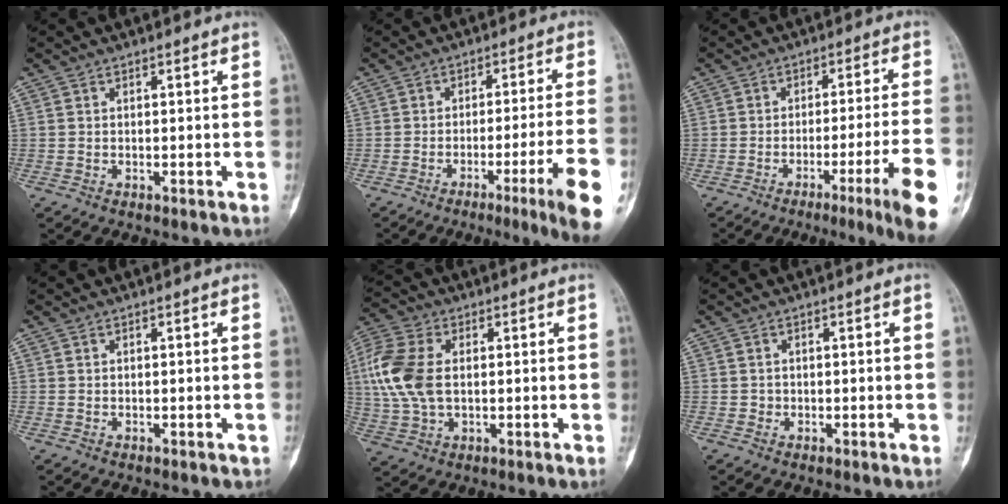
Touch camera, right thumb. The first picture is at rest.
{"total": 13.0, "force": [-6.0, -0.1, 11.6], "torque": [-0.158, 0.004, -0.085]}
{"total": 13.5, "force": [-6.2, 0.0, 12.0], "torque": [-0.158, 0.008, -0.088]}
{"total": 0.0}
{"total": 13.0, "force": [1.4, 8.1, 10.1], "torque": [-0.234, 0.011, 0.027]}
{"total": 0.7, "force": [-0.2, 0.7, 0.1], "torque": [0.004, 0.004, -0.005]}